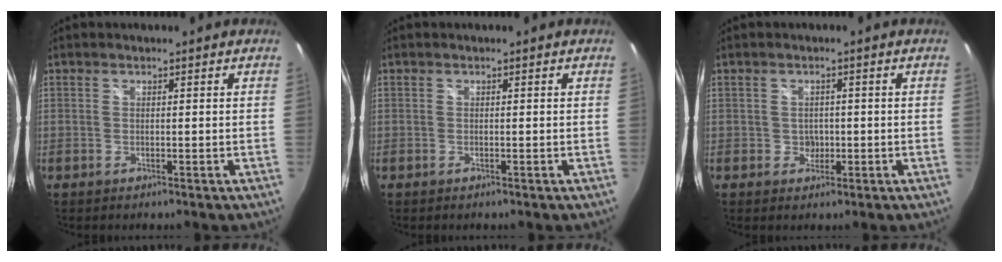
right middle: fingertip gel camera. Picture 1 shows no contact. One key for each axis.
{"total": 0.0}
{"total": 2.1, "fx": -0.4, "fy": 2.0, "fz": 0.4, "tx": -0.004, "ty": 0.000, "tz": -0.003}